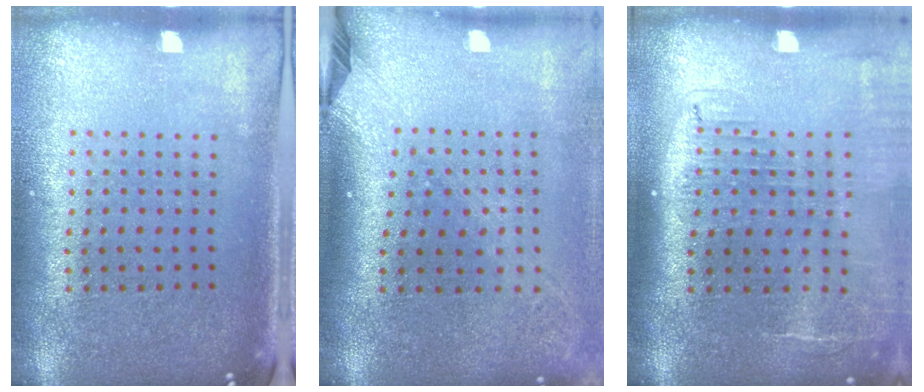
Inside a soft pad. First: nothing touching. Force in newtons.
{"total": 2.3, "press": 1.7, "slide": 1.5}
{"total": 2.0, "press": 1.6, "slide": 1.2}